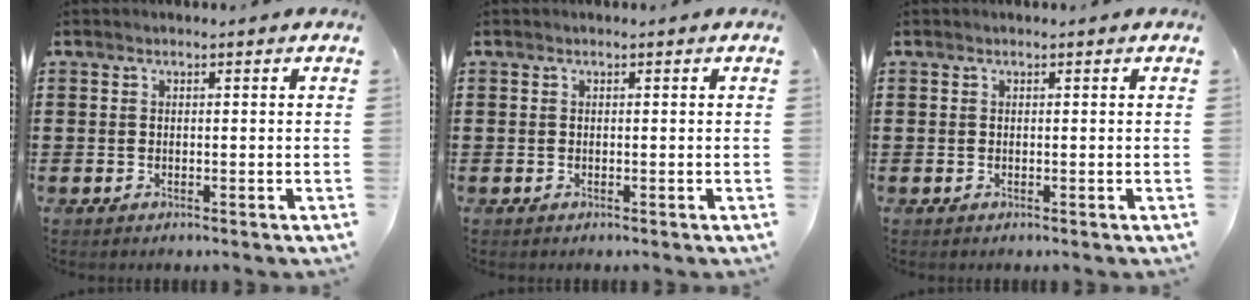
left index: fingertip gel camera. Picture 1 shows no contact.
{"total": 0.0}
{"total": 0.0}